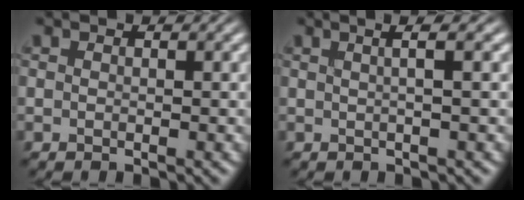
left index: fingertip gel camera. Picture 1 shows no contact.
{"total": 2.2, "force": [0.7, 0.4, 2.1], "torque": [-0.024, 0.015, 0.001]}